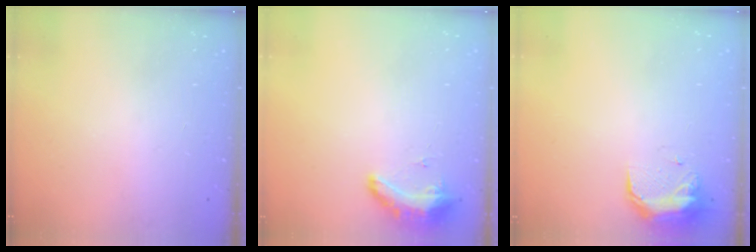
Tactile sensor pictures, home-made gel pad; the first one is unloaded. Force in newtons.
{"total": 9.0, "press": 8.7, "slide": 2.3}
{"total": 9.1, "press": 9.0, "slide": 1.5}